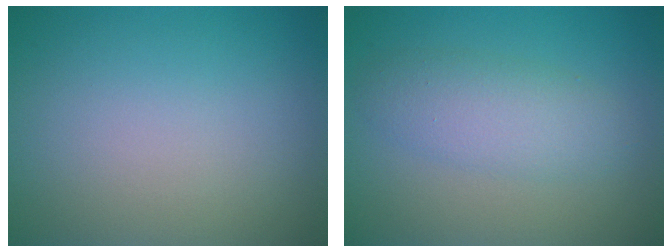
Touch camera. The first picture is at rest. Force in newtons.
{"total": 3.5, "press": 3.5, "slide": 0.2}